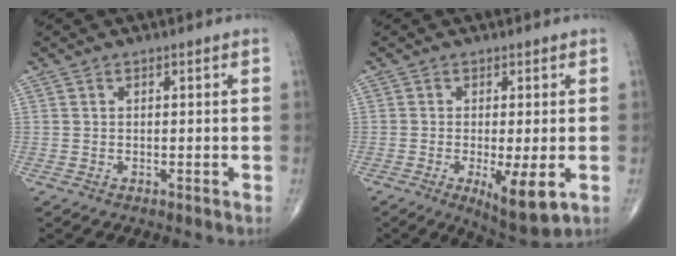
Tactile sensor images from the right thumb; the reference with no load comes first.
{"total": 8.0, "force": [-2.3, 1.9, 7.4], "torque": [-0.119, -0.024, -0.031]}